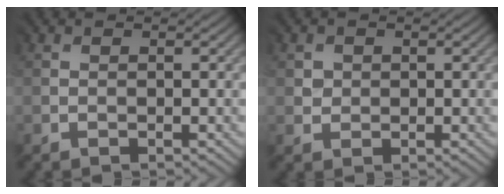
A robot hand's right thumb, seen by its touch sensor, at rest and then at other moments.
{"total": 1.5, "force": [0.7, 1.2, -0.6], "torque": [0.003, -0.004, 0.009]}